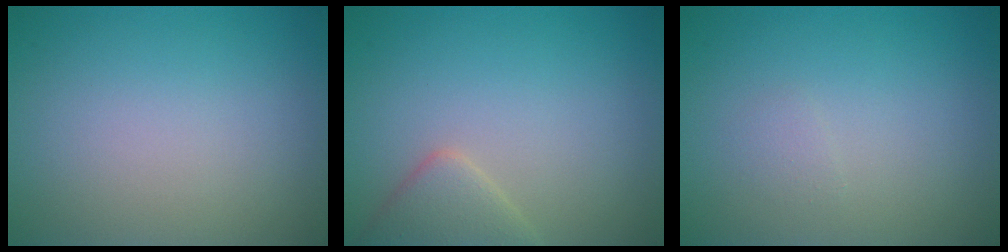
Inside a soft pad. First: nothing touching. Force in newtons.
{"total": 2.6, "press": 2.6, "slide": 0.2}
{"total": 0.6, "press": 0.6, "slide": 0.1}